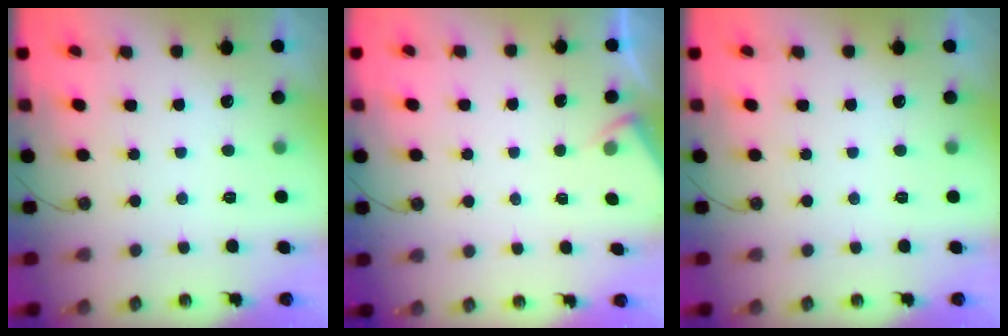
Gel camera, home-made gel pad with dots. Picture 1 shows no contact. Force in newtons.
{"total": 2.7, "press": 2.6, "slide": 0.5}
{"total": 0.0}